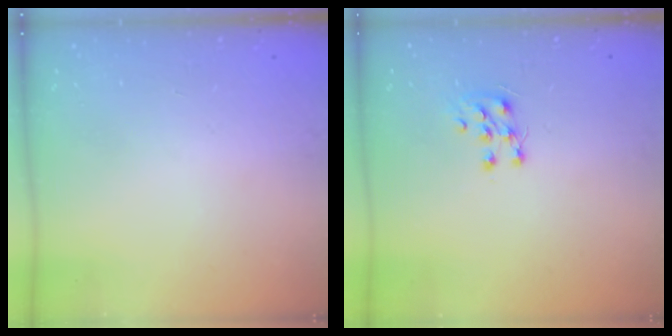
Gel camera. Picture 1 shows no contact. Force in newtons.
{"total": 6.8, "press": 6.7, "slide": 0.6}